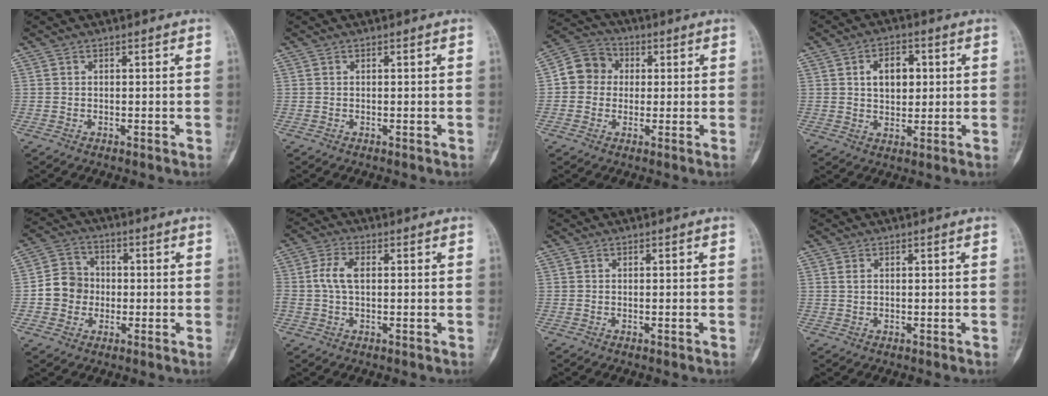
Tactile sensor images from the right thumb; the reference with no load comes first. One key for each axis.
{"total": 0.0}
{"total": 7.6, "fx": 0.7, "fy": 7.0, "fz": 3.0, "tx": -0.030, "ty": 0.020, "tz": -0.004}
{"total": 7.4, "fx": 1.7, "fy": 4.9, "fz": 5.3, "tx": -0.055, "ty": -0.001, "tz": 0.026}
{"total": 7.4, "fx": -0.9, "fy": 6.8, "fz": 2.5, "tx": -0.018, "ty": 0.020, "tz": -0.026}
{"total": 4.6, "fx": 0.3, "fy": 2.5, "fz": 3.9, "tx": -0.094, "ty": 0.009, "tz": 0.003}
{"total": 0.0}
{"total": 1.1, "fx": 0.4, "fy": 0.7, "fz": 0.7, "tx": -0.013, "ty": 0.000, "tz": 0.010}